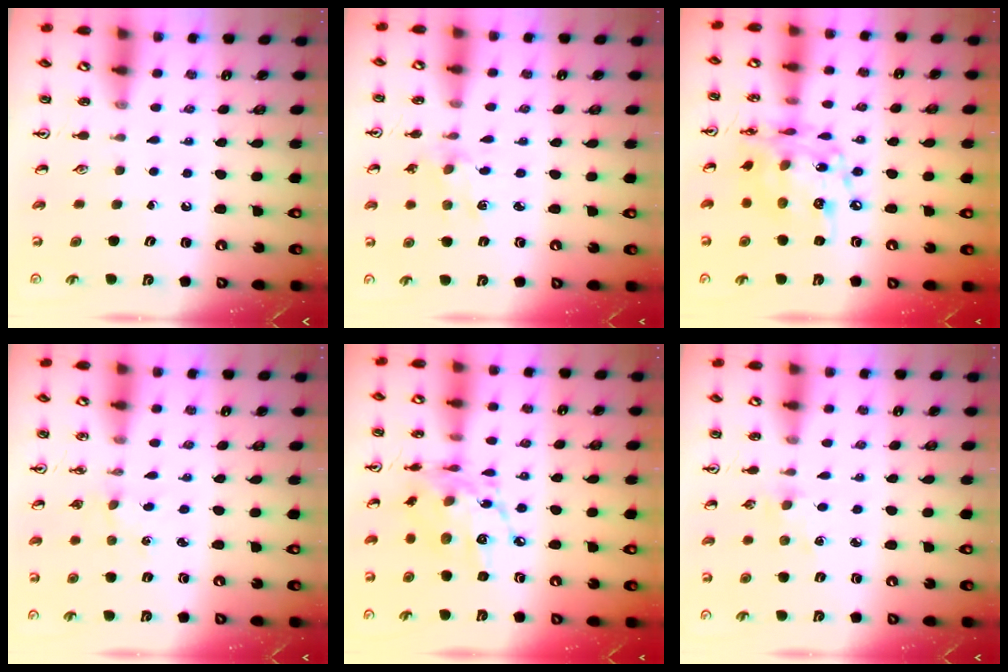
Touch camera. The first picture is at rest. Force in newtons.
{"total": 2.3, "press": 2.3, "slide": 0.5}
{"total": 16.1, "press": 16.0, "slide": 1.3}
{"total": 0.0}
{"total": 14.9, "press": 14.9, "slide": 0.7}
{"total": 3.0, "press": 3.0, "slide": 0.5}